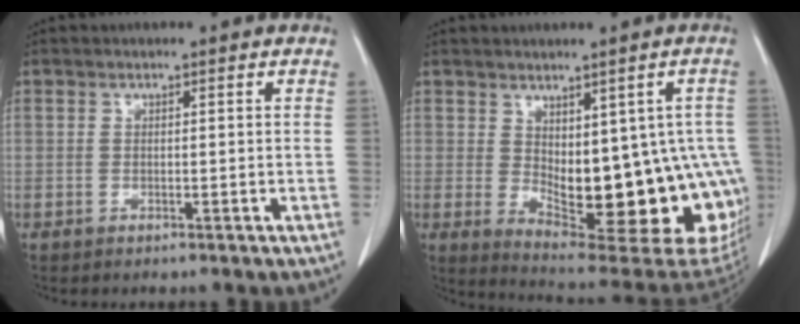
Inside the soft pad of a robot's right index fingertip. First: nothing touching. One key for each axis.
{"total": 20.4, "fx": -2.9, "fy": 8.4, "fz": 18.4, "tx": -0.163, "ty": -0.003, "tz": -0.012}